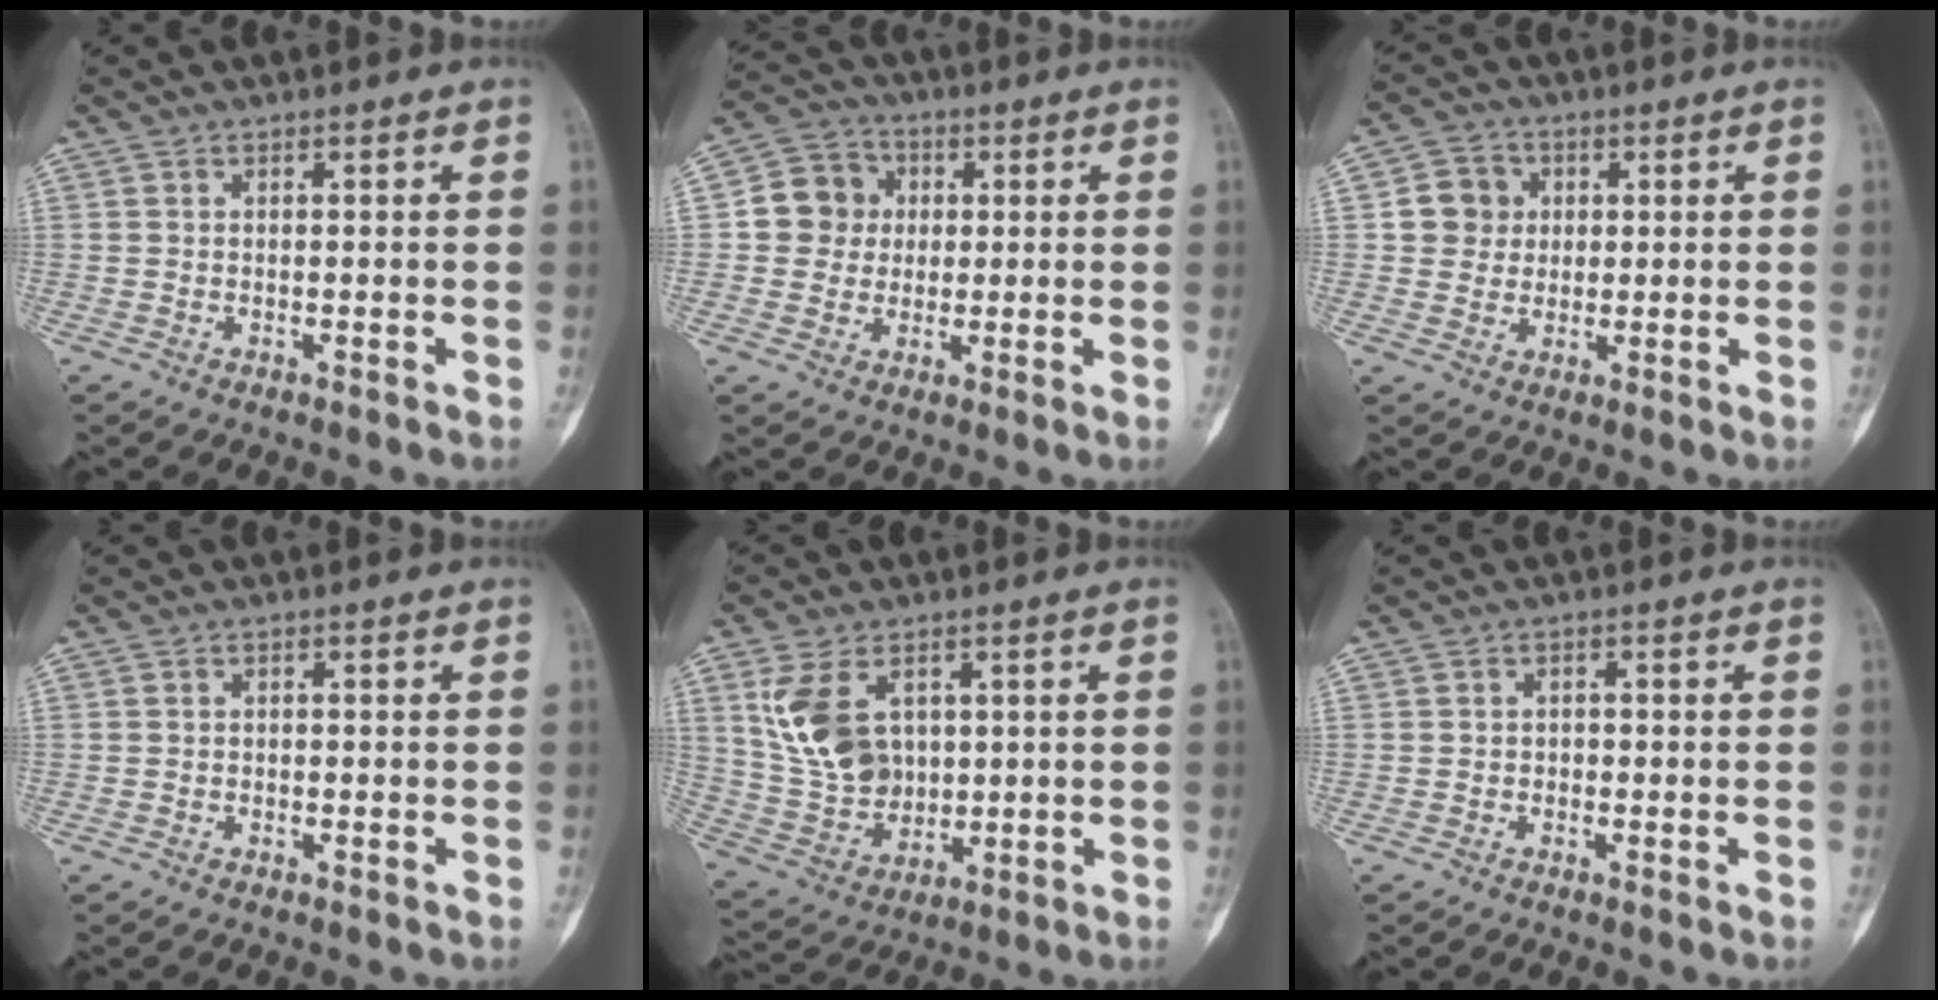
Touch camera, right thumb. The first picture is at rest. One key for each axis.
{"total": 8.6, "fx": 0.8, "fy": 8.0, "fz": 2.9, "tx": -0.014, "ty": 0.011, "tz": 0.004}
{"total": 6.7, "fx": 1.1, "fy": 6.3, "fz": 2.1, "tx": -0.002, "ty": 0.004, "tz": 0.012}
{"total": 0.7, "fx": -0.4, "fy": 0.5, "fz": 0.1, "tx": 0.003, "ty": 0.004, "tz": -0.014}
{"total": 12.3, "fx": 3.8, "fy": 8.6, "fz": 7.9, "tx": -0.130, "ty": -0.008, "tz": 0.089}
{"total": 1.1, "fx": -0.6, "fy": 0.9, "fz": 0.2, "tx": 0.007, "ty": 0.006, "tz": -0.017}